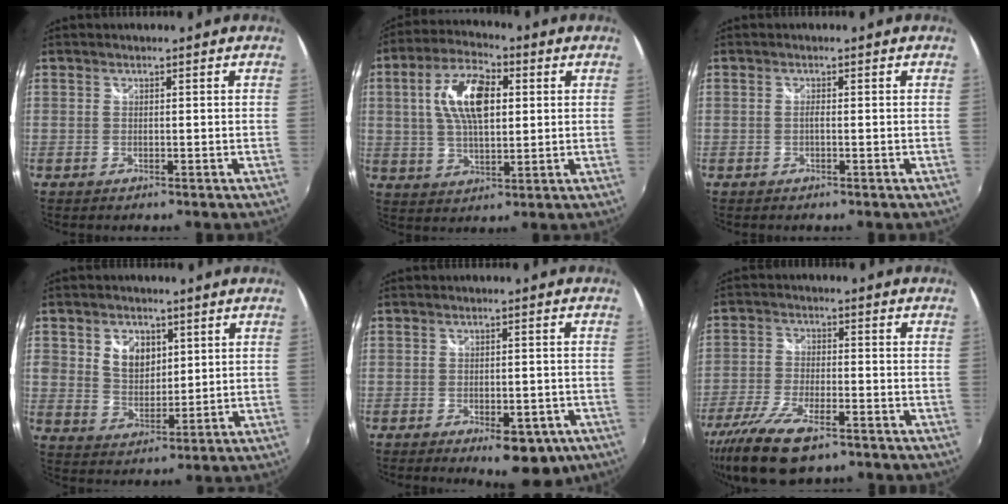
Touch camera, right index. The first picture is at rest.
{"total": 12.4, "force": [2.7, 5.9, 10.5], "torque": [-0.200, 0.017, 0.048]}
{"total": 0.7, "force": [-0.3, 0.0, 0.7], "torque": [-0.011, 0.003, -0.007]}
{"total": 8.1, "force": [2.9, 6.2, 4.4], "torque": [-0.085, 0.010, 0.056]}
{"total": 9.9, "force": [-6.0, 4.0, 6.8], "torque": [-0.101, -0.014, -0.070]}
{"total": 13.5, "force": [-9.2, 4.6, 8.8], "torque": [-0.201, -0.036, -0.175]}